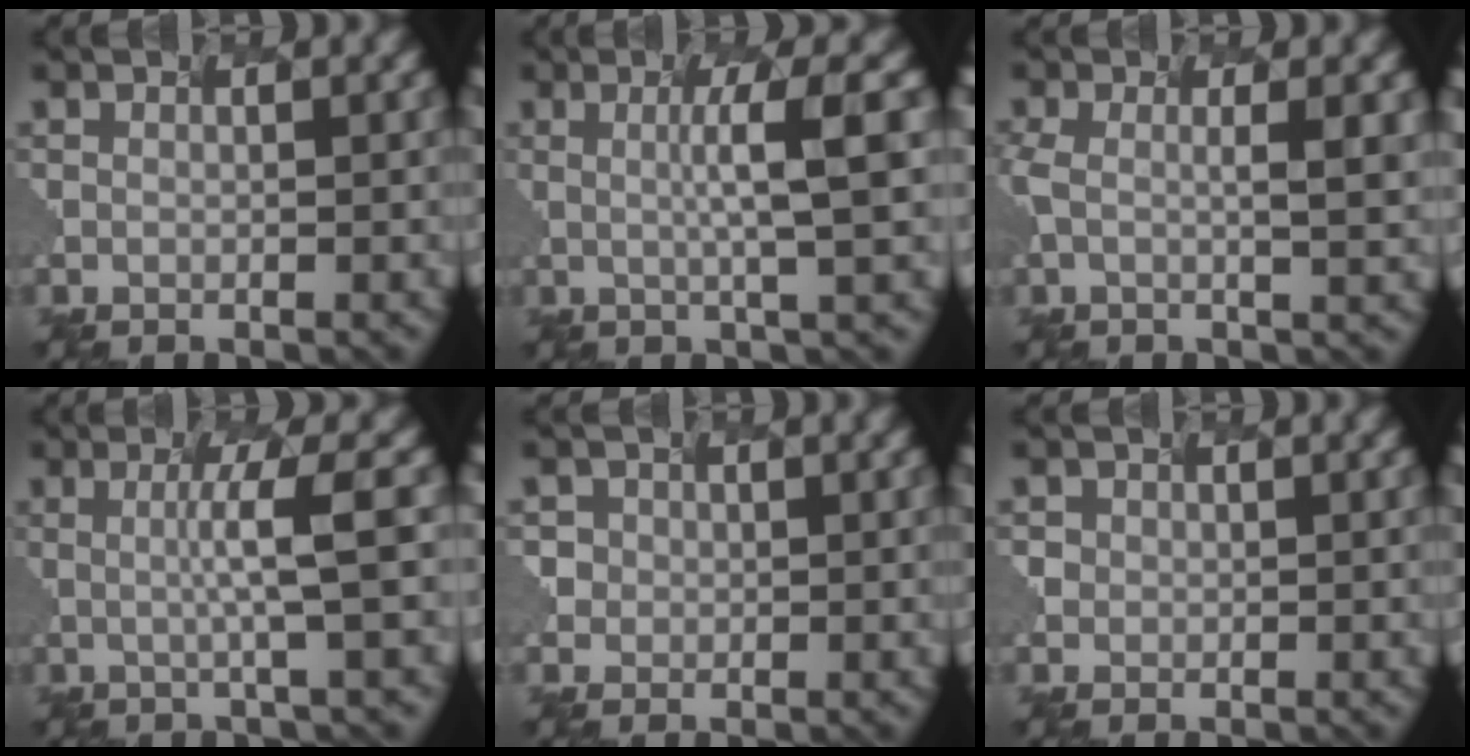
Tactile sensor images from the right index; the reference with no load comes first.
{"total": 3.6, "force": [-0.2, -0.1, 3.6], "torque": [-0.070, 0.007, 0.008]}
{"total": 2.7, "force": [-0.3, 0.6, 2.6], "torque": [-0.052, 0.005, -0.001]}
{"total": 3.3, "force": [-0.4, -0.2, 3.2], "torque": [-0.064, 0.006, 0.003]}
{"total": 1.4, "force": [-0.3, 1.1, -0.8], "torque": [0.010, -0.004, 0.007]}
{"total": 1.0, "force": [-0.2, 0.6, -0.7], "torque": [0.003, -0.003, 0.010]}